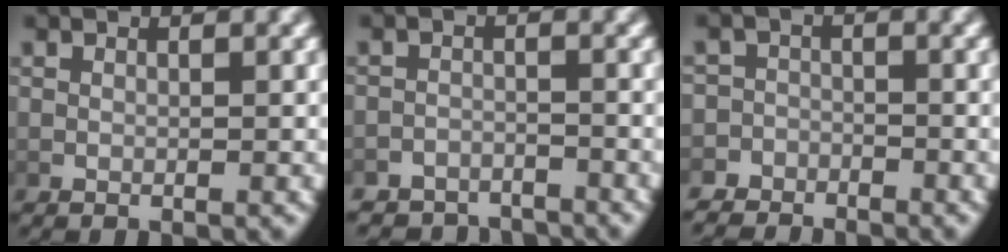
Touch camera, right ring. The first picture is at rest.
{"total": 5.1, "force": [-4.9, 1.4, 0.0], "torque": [0.013, -0.015, -0.082]}
{"total": 4.3, "force": [-3.9, 1.8, -0.3], "torque": [0.011, -0.017, -0.068]}